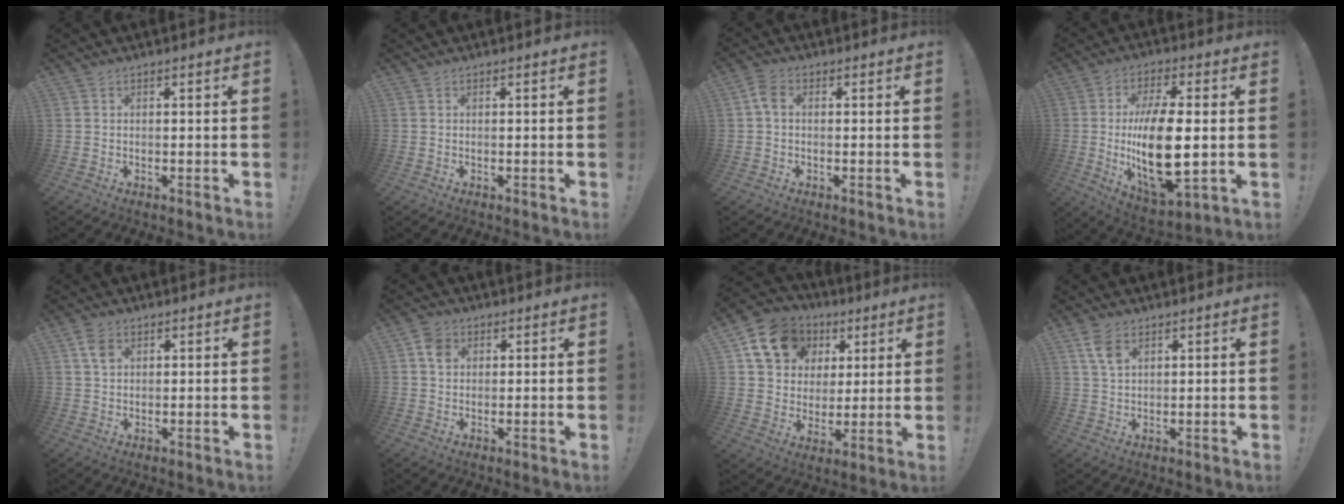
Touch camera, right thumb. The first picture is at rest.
{"total": 0.0}
{"total": 3.7, "force": [0.4, 2.4, 2.8], "torque": [-0.065, 0.010, 0.007]}
{"total": 19.9, "force": [-0.3, 8.8, 17.9], "torque": [-0.332, -0.016, -0.004]}
{"total": 3.9, "force": [1.7, 2.6, 2.3], "torque": [-0.033, -0.003, 0.031]}
{"total": 4.6, "force": [1.5, 3.8, 2.2], "torque": [-0.031, 0.005, 0.029]}
{"total": 15.8, "force": [7.0, 12.4, 6.7], "torque": [-0.099, -0.029, 0.141]}
{"total": 5.4, "force": [2.7, 2.9, 3.6], "torque": [-0.059, -0.009, 0.050]}